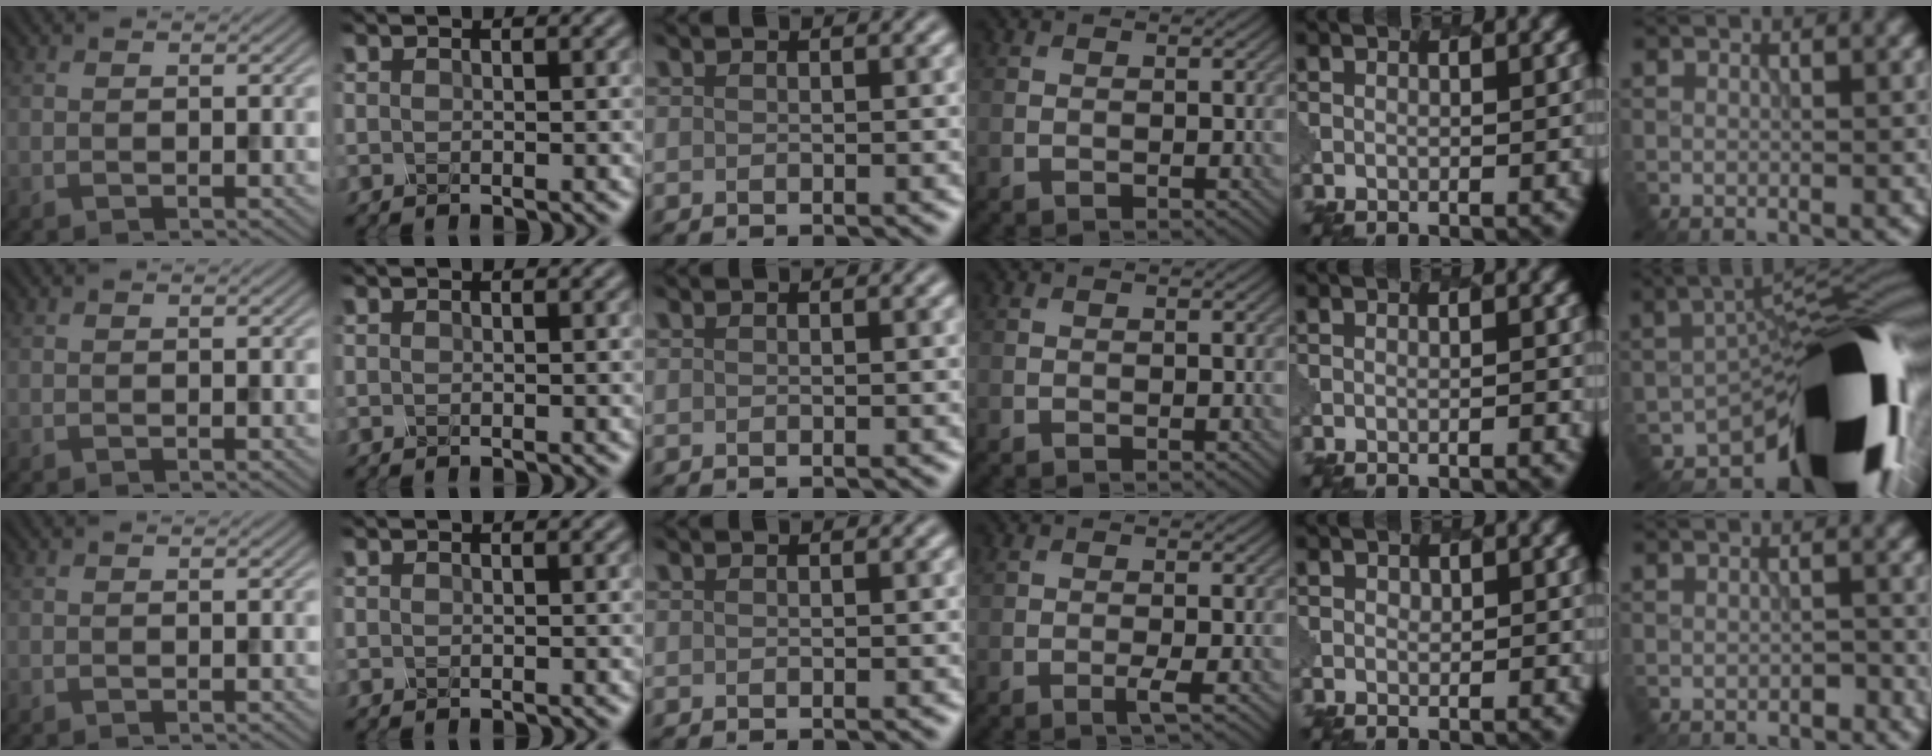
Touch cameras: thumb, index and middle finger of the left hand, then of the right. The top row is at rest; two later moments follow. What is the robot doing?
{"motion": "dispense", "object": "spray bottle"}